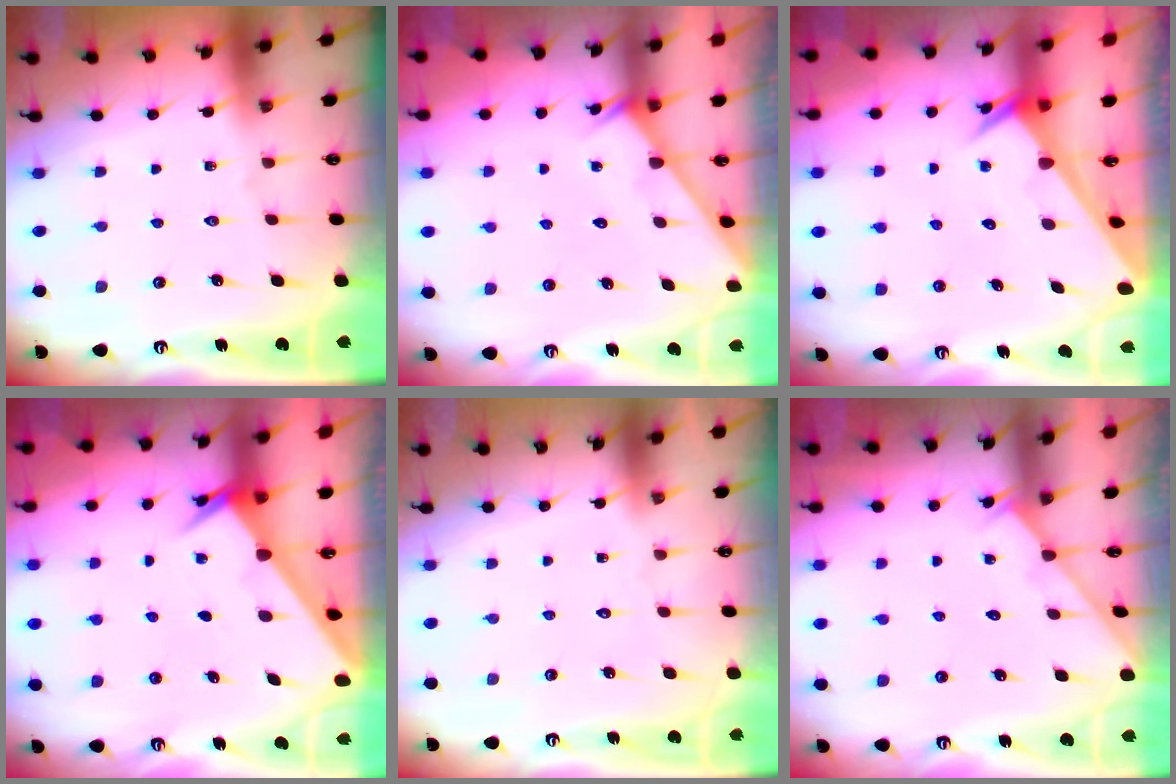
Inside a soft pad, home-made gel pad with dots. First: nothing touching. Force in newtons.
{"total": 2.9, "press": 2.9, "slide": 0.1}
{"total": 2.5, "press": 2.5, "slide": 0.1}
{"total": 2.4, "press": 2.4, "slide": 0.3}
{"total": 1.6, "press": 1.6, "slide": 0.1}
{"total": 2.8, "press": 2.8, "slide": 0.3}